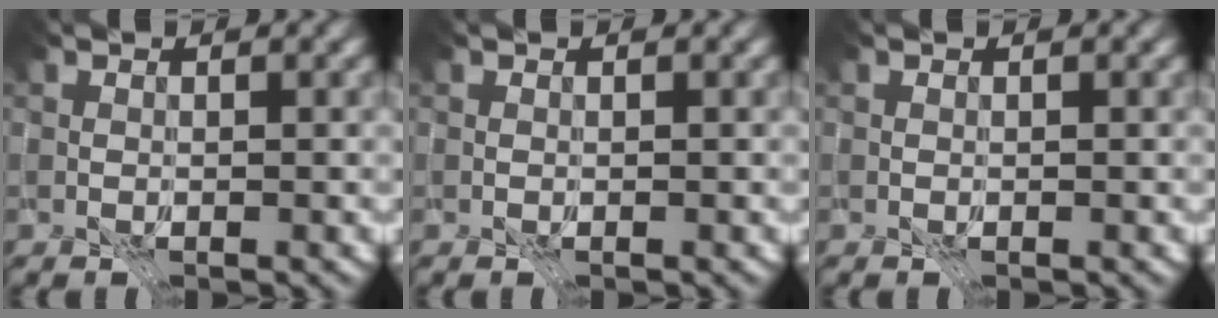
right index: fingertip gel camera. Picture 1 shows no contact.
{"total": 0.0}
{"total": 0.0}